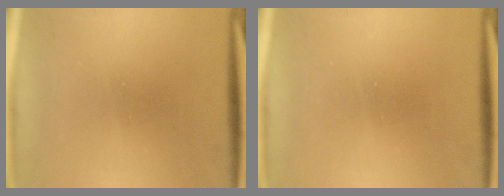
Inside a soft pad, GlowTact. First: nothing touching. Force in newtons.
{"total": 0.0}